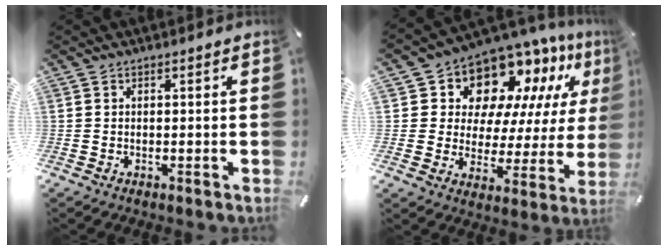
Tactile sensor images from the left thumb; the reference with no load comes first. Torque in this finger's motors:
{"motor_torque": [2.51, 2.50, 1.39, -1.38, 0.24]}